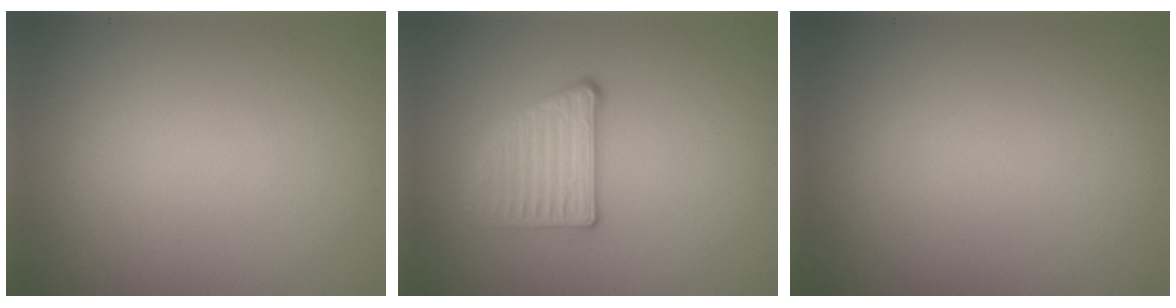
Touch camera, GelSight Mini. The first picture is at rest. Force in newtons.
{"total": 2.7, "press": 2.5, "slide": 1.2}
{"total": 0.0}